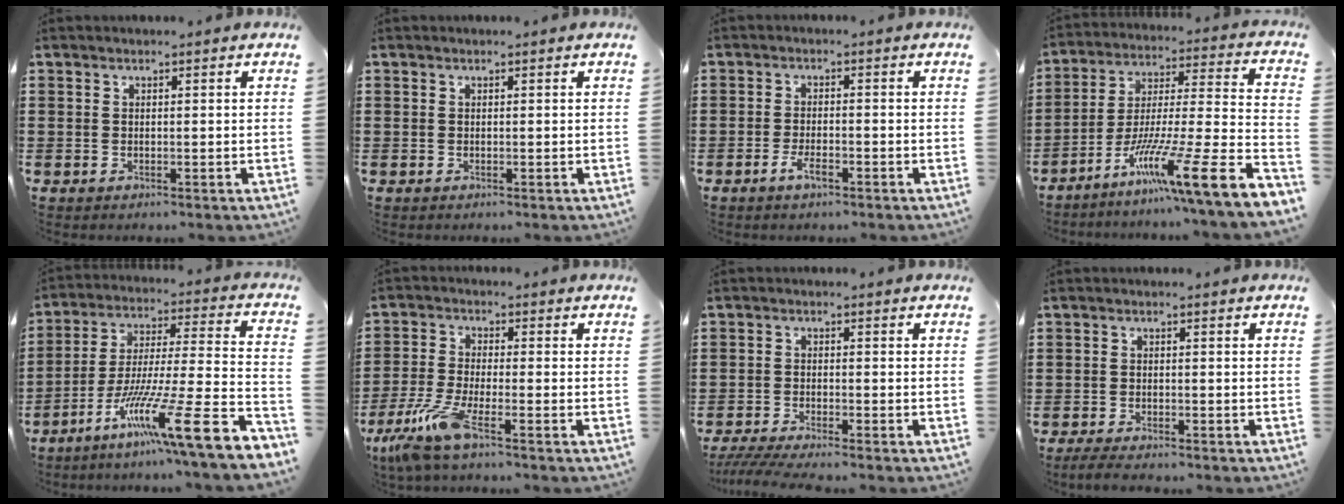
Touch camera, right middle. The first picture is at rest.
{"total": 0.0}
{"total": 2.9, "force": [-1.6, 0.9, 2.3], "torque": [-0.046, -0.001, -0.031]}
{"total": 12.7, "force": [-7.5, -0.2, 10.3], "torque": [-0.164, -0.023, -0.144]}
{"total": 14.6, "force": [-9.0, 0.2, 11.5], "torque": [-0.188, -0.013, -0.170]}
{"total": 6.8, "force": [-4.5, 0.9, 5.0], "torque": [-0.123, -0.018, -0.089]}
{"total": 2.9, "force": [-2.6, -0.2, 1.3], "torque": [-0.035, -0.010, -0.055]}
{"total": 1.8, "force": [-1.7, 0.1, 0.7], "torque": [-0.012, 0.001, -0.033]}